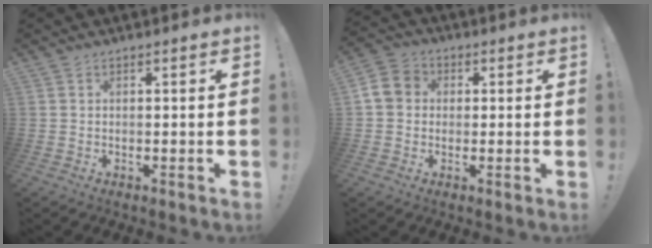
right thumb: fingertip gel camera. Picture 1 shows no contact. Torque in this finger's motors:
{"motor_torque": [-0.04, 0.05, 0.04, 0.00, 0.08]}